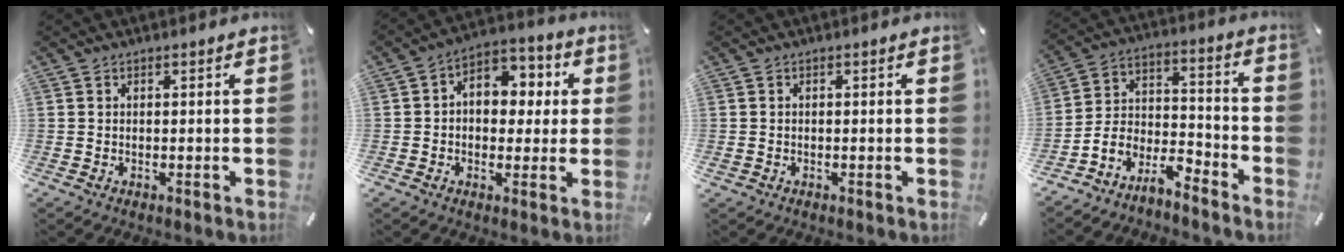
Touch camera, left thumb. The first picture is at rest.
{"total": 7.5, "force": [0.6, 6.2, 4.1], "torque": [-0.053, 0.001, 0.004]}
{"total": 0.7, "force": [-0.3, 0.6, 0.3], "torque": [-0.004, 0.003, -0.007]}
{"total": 8.7, "force": [-7.6, 3.4, 2.5], "torque": [-0.039, 0.027, -0.144]}